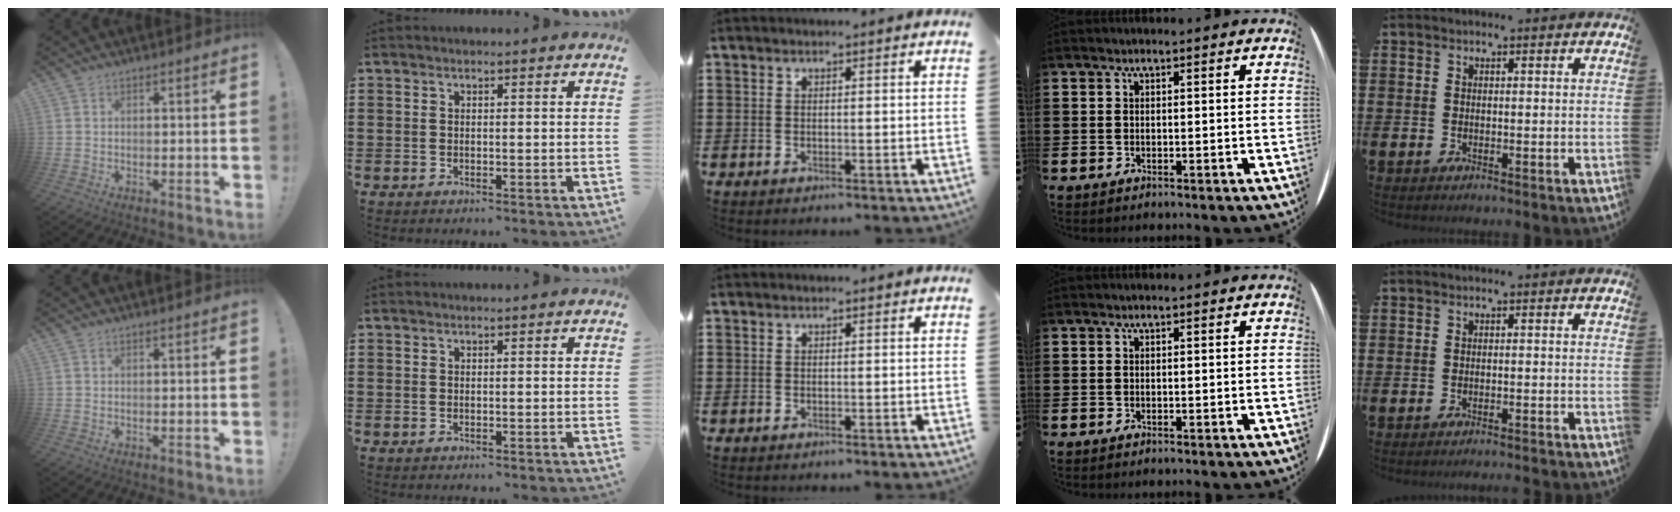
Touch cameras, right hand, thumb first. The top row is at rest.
{"little": {"total": 0.8, "force": [-0.8, -0.2, 0.0], "torque": [0.000, 0.001, -0.016]}}